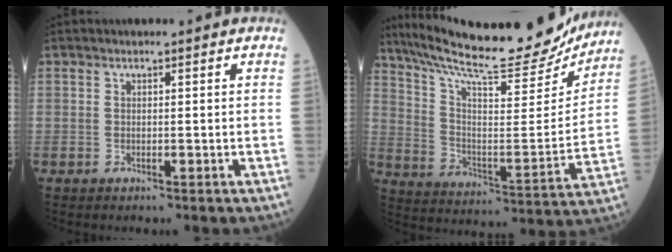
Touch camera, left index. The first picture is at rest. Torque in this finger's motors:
{"motor_torque": [0.66, -1.36, 0.46, 0.11]}